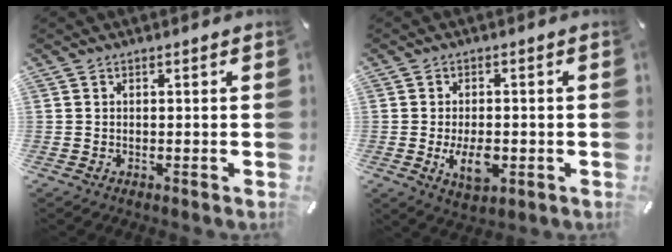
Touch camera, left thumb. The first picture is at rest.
{"total": 7.0, "force": [-1.8, 4.0, 5.5], "torque": [-0.106, 0.000, -0.032]}